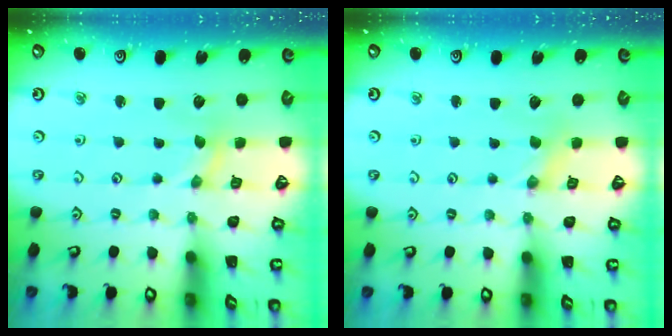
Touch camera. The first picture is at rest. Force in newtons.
{"total": 0.0}